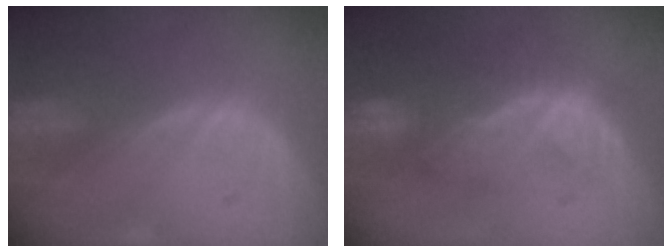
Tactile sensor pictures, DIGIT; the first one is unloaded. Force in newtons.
{"total": 8.1, "press": 8.0, "slide": 1.3}